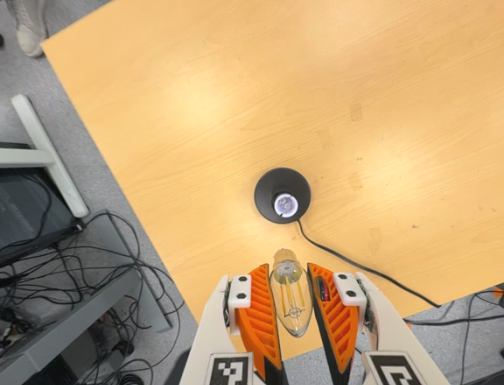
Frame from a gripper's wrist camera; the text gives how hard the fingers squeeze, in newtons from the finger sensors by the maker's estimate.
{"total": 11.4, "left": 11.8, "right": 11.0}